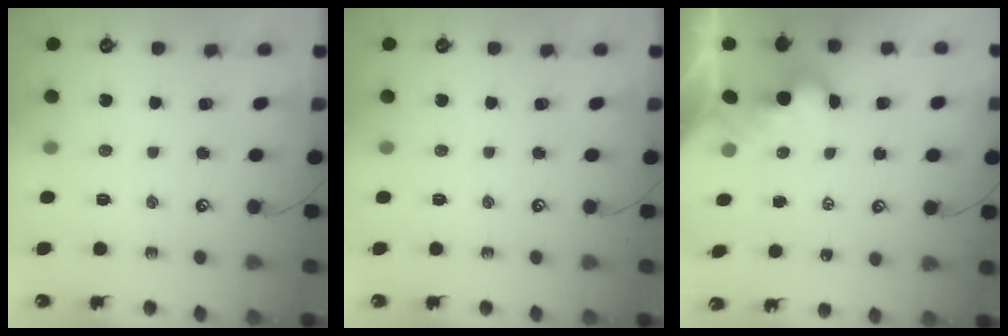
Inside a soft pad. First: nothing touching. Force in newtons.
{"total": 0.0}
{"total": 3.8, "press": 3.7, "slide": 0.7}